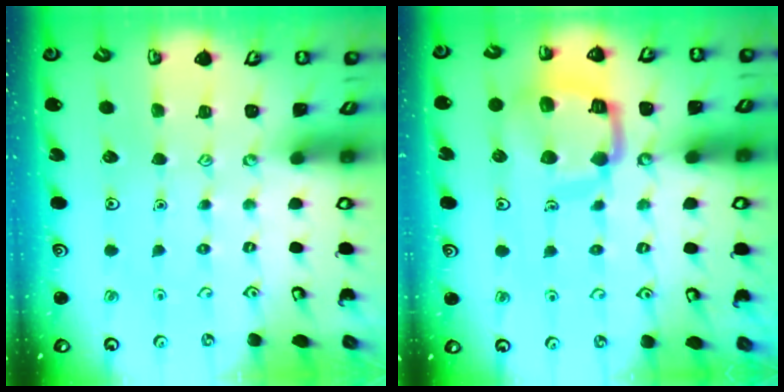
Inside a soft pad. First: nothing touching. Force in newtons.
{"total": 14.5, "press": 14.4, "slide": 1.5}